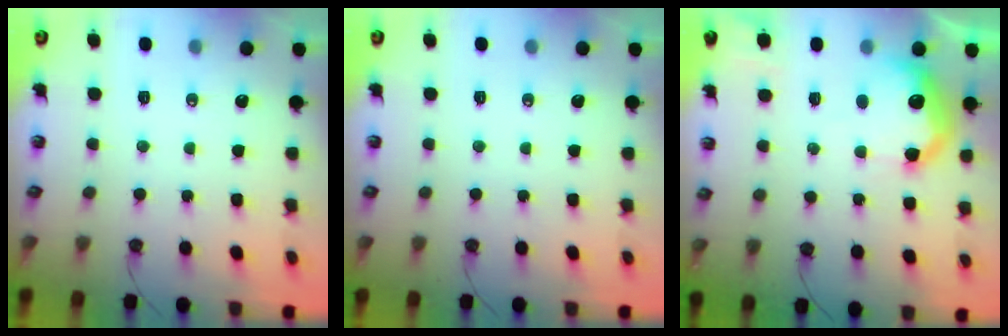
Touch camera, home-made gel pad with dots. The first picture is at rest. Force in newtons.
{"total": 0.0}
{"total": 14.6, "press": 14.5, "slide": 1.3}